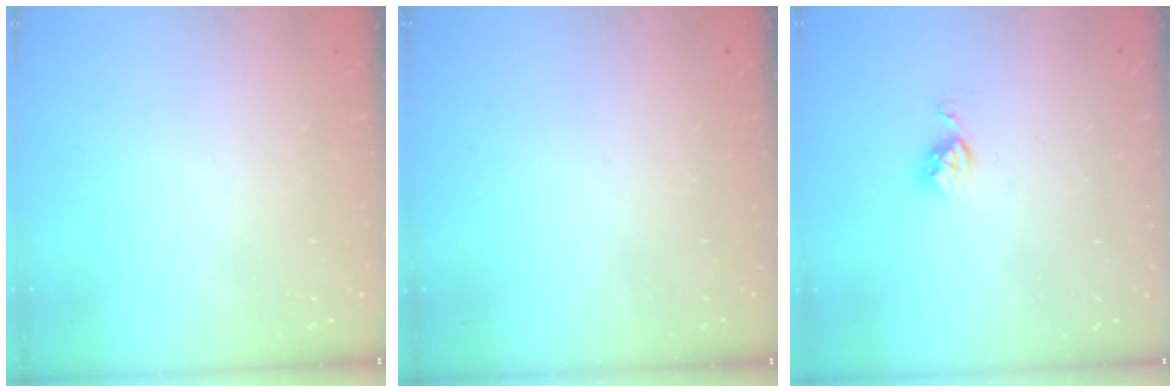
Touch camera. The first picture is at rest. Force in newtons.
{"total": 0.0}
{"total": 3.5, "press": 3.5, "slide": 0.5}